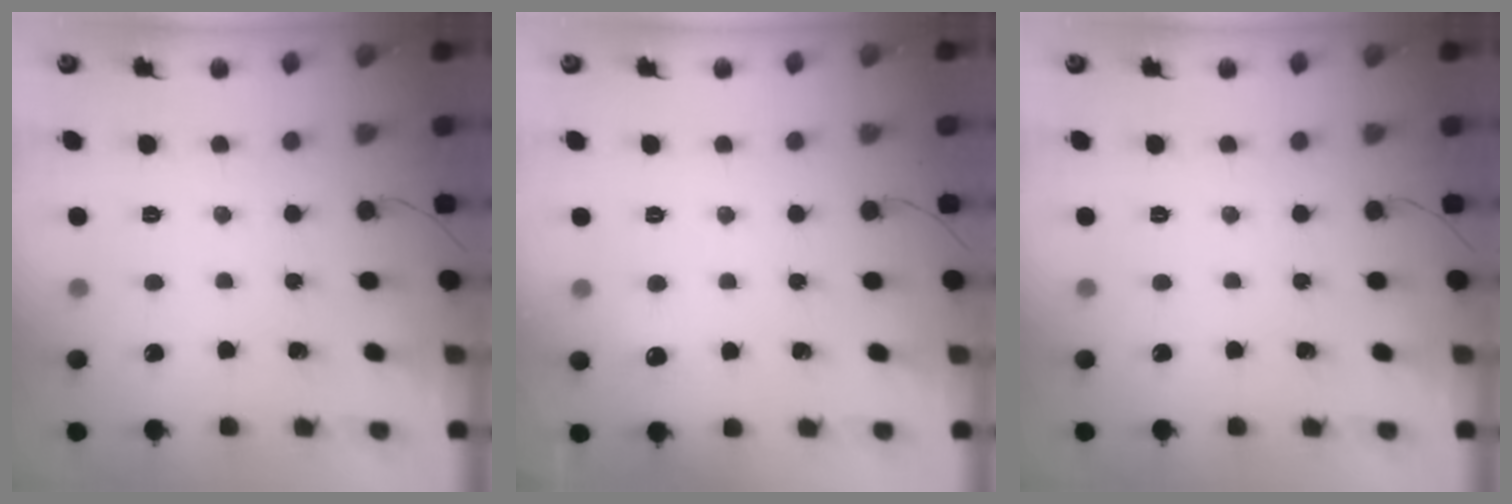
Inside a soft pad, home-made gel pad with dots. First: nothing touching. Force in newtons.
{"total": 3.7, "press": 3.4, "slide": 1.4}
{"total": 0.0}